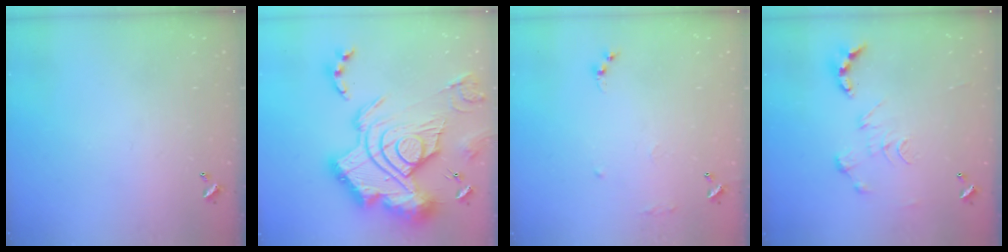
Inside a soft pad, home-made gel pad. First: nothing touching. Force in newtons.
{"total": 3.9, "press": 3.0, "slide": 2.5}
{"total": 7.5, "press": 7.4, "slide": 0.8}
{"total": 0.0}